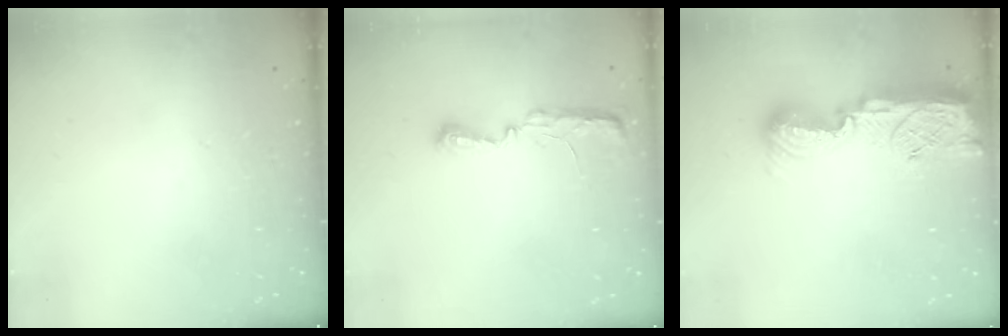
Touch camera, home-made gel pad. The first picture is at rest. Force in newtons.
{"total": 5.4, "press": 5.3, "slide": 0.7}
{"total": 13.6, "press": 13.4, "slide": 2.3}